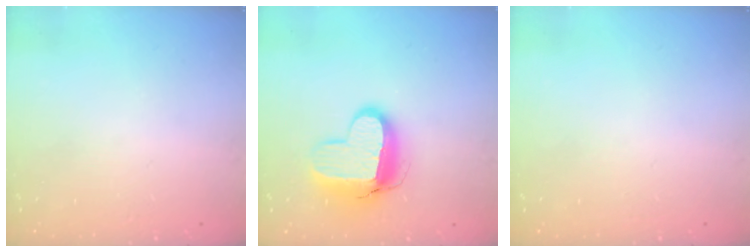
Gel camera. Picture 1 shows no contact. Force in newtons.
{"total": 13.3, "press": 13.3, "slide": 1.0}
{"total": 0.0}